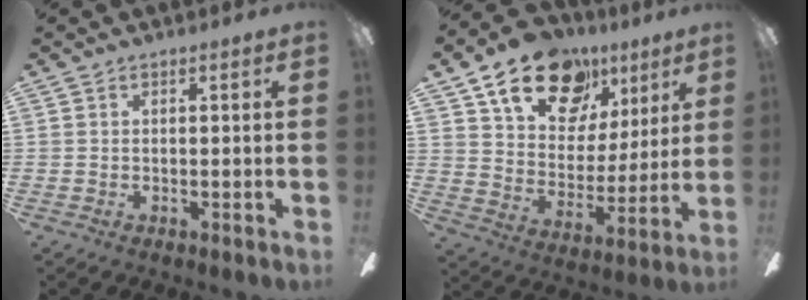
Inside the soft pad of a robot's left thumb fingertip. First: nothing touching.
{"total": 20.4, "force": [12.7, 12.4, 10.1], "torque": [-0.156, -0.063, 0.226]}